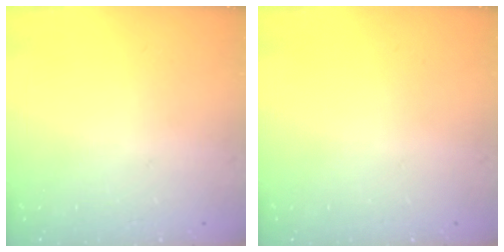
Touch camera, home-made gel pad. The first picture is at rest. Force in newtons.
{"total": 0.0}